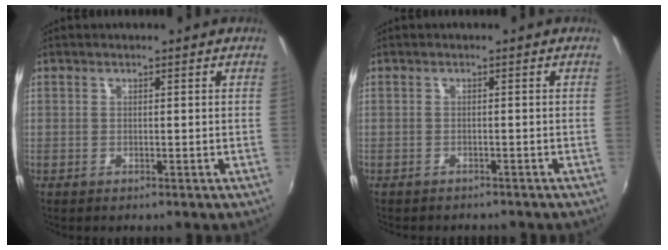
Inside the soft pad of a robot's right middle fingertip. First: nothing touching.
{"total": 2.5, "force": [-2.3, 0.8, 0.6], "torque": [-0.020, -0.014, -0.033]}